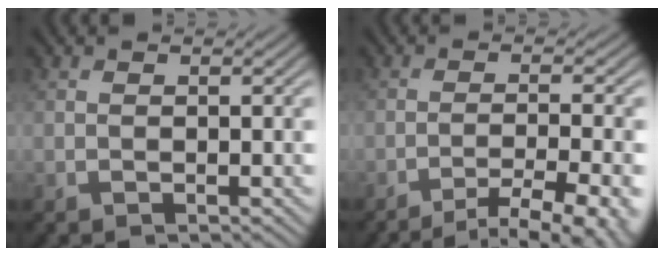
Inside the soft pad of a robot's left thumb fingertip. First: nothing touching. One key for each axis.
{"total": 8.4, "fx": -6.3, "fy": 1.3, "fz": 5.4, "tx": -0.082, "ty": -0.002, "tz": -0.081}